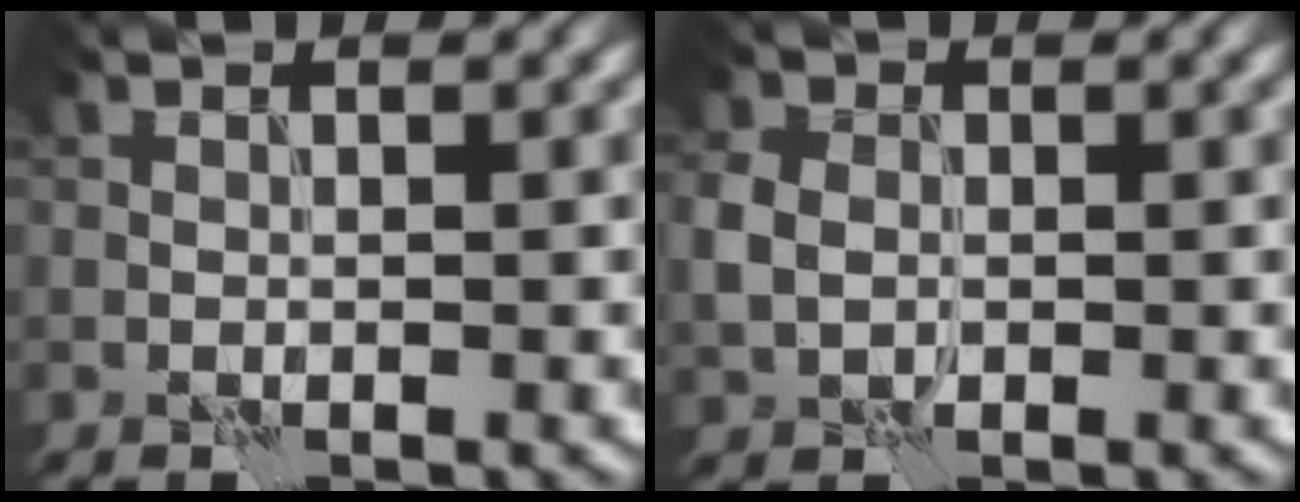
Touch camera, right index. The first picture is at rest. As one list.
[{"total": 3.0, "force": [0.0, 2.4, 1.8], "torque": [-0.049, 0.003, -0.001]}]